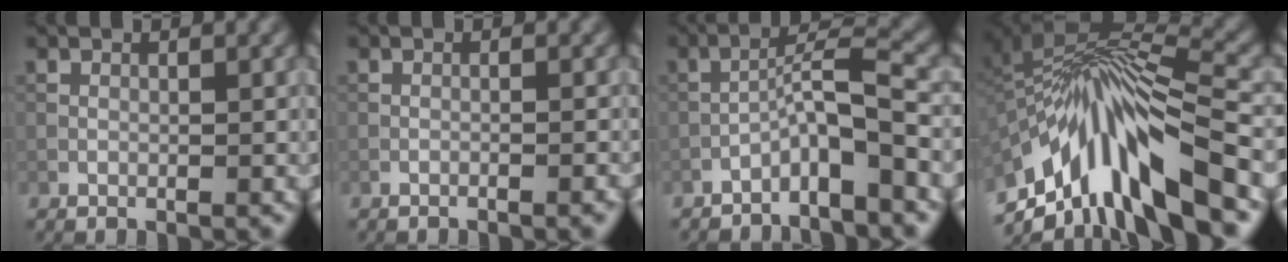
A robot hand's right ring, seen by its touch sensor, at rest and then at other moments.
{"total": 1.2, "force": [-0.8, 0.1, 0.9], "torque": [-0.014, 0.007, -0.020]}
{"total": 4.3, "force": [-2.8, 0.4, 3.3], "torque": [-0.057, 0.022, -0.055]}
{"total": 13.9, "force": [-6.8, 4.3, 11.3], "torque": [-0.205, 0.013, -0.102]}